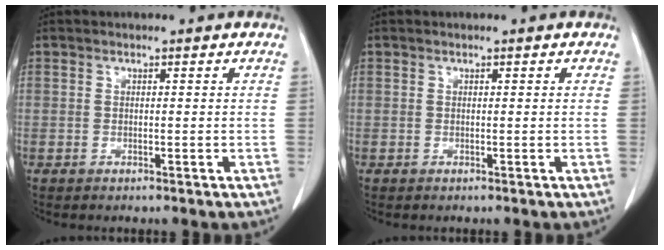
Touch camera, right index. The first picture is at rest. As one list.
[{"total": 0.0}]